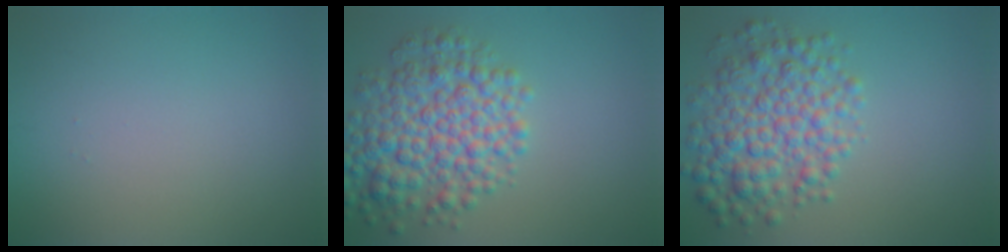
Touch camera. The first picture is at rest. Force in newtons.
{"total": 7.1, "press": 7.1, "slide": 0.1}
{"total": 6.2, "press": 6.2, "slide": 0.0}